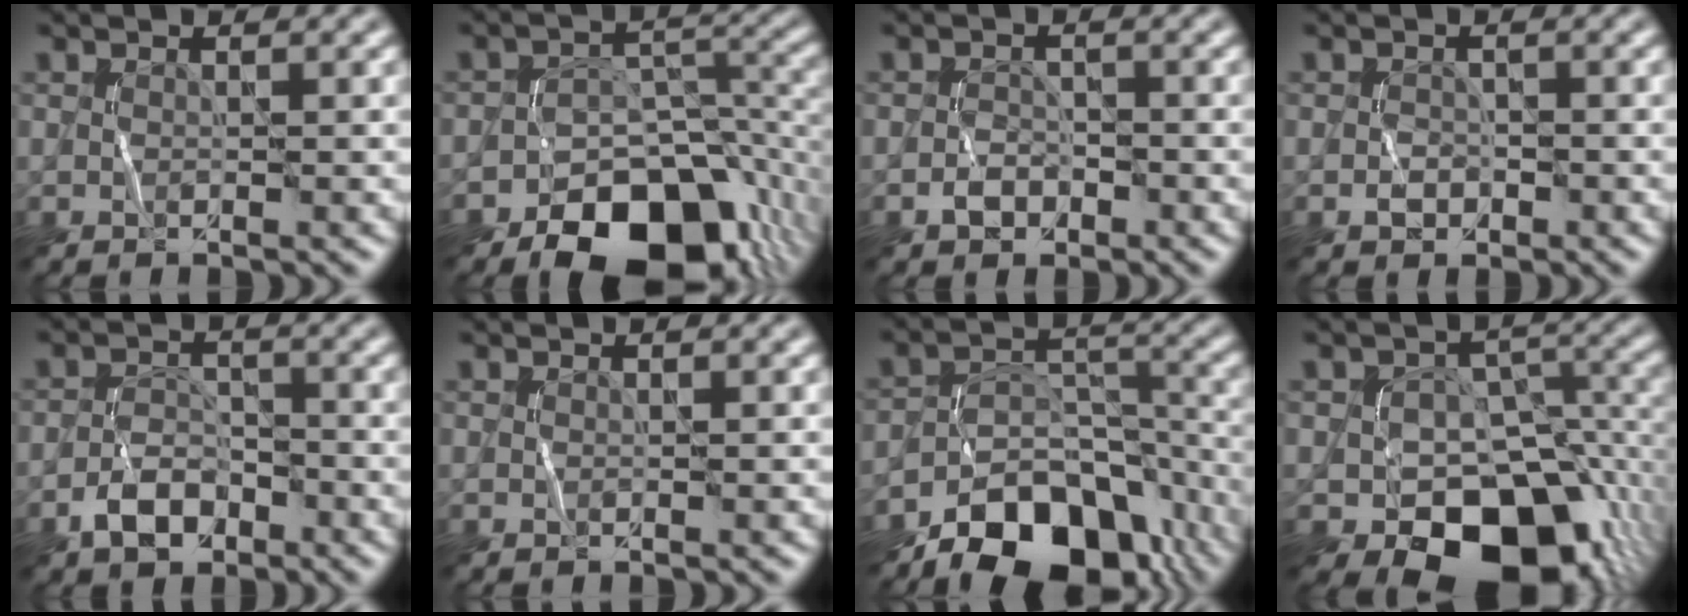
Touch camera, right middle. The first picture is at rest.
{"total": 11.7, "force": [-7.3, 6.3, 6.6], "torque": [-0.091, -0.005, -0.113]}
{"total": 1.5, "force": [-0.9, 1.1, 0.3], "torque": [-0.004, 0.008, -0.019]}
{"total": 0.9, "force": [-0.5, 0.8, 0.1], "torque": [-0.001, 0.006, -0.010]}
{"total": 3.1, "force": [-2.1, 1.9, 1.3], "torque": [-0.021, 0.008, -0.042]}
{"total": 0.0}
{"total": 11.2, "force": [-7.8, 5.8, 5.5], "torque": [-0.082, 0.009, -0.135]}
{"total": 12.8, "force": [-6.0, 8.6, 7.4], "torque": [-0.083, 0.011, -0.092]}